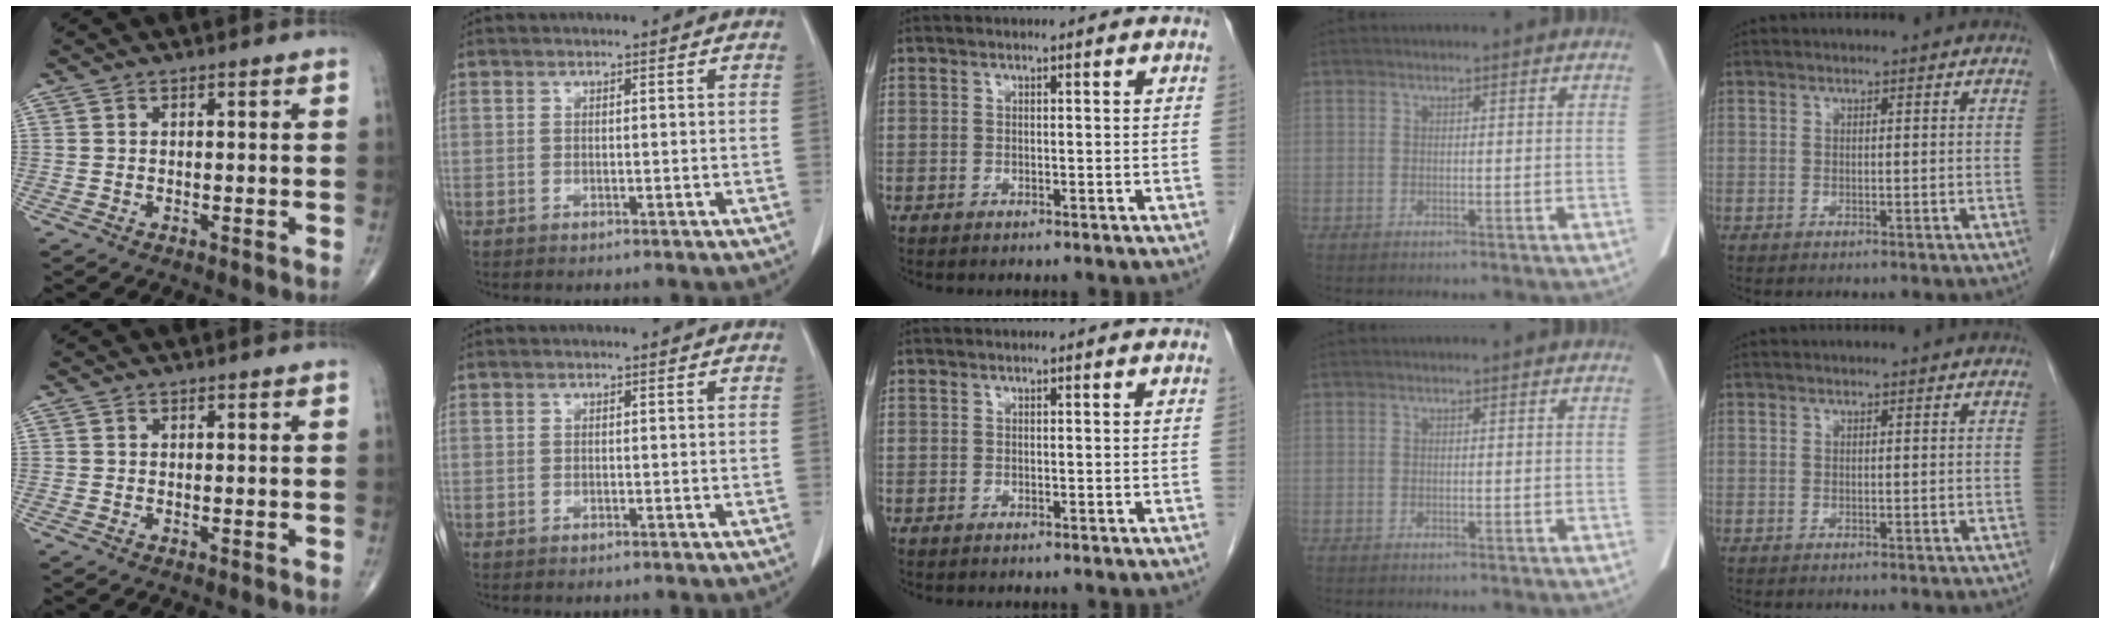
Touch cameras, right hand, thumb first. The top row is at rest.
{}